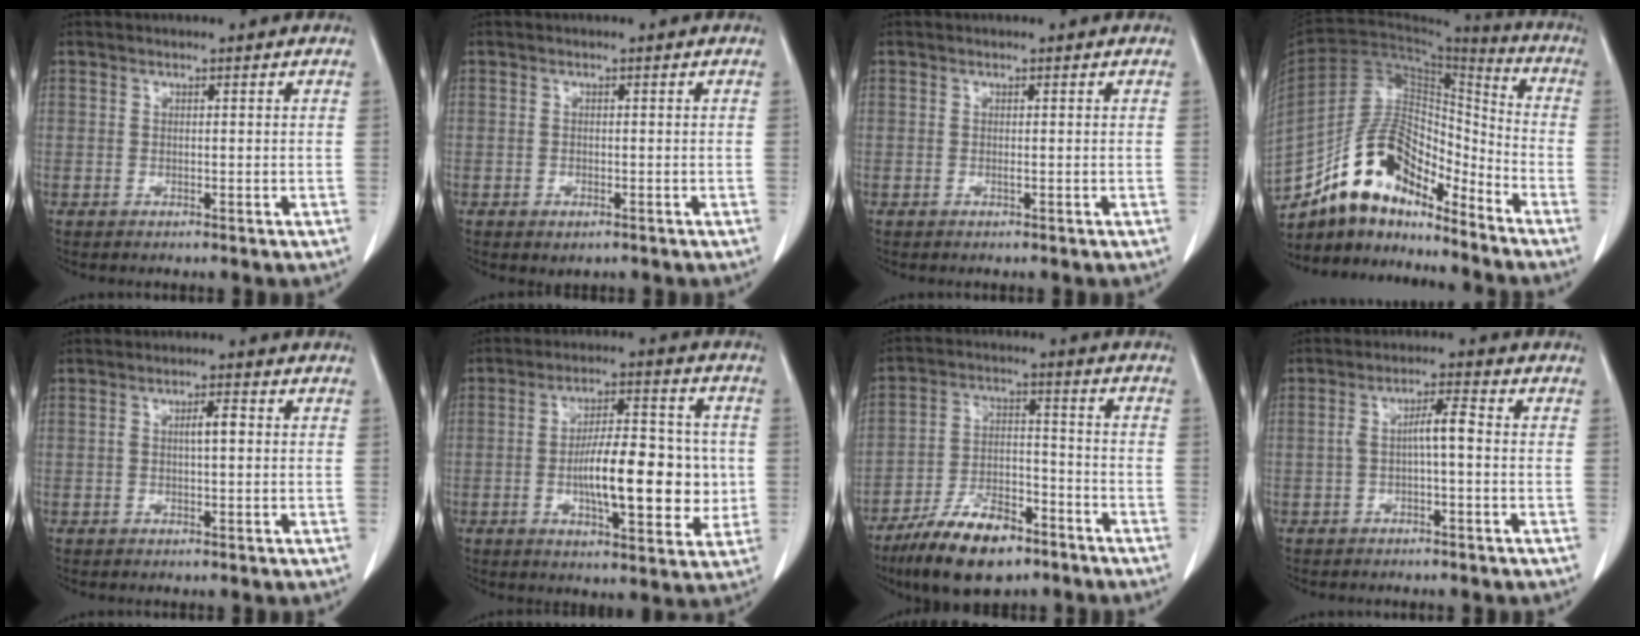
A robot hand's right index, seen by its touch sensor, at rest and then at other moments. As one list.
[{"total": 1.8, "force": [-0.8, 1.2, 1.1], "torque": [-0.014, 0.000, 0.002]}, {"total": 0.0}, {"total": 15.1, "force": [-12.3, 5.7, 6.6], "torque": [-0.112, 0.052, -0.219]}, {"total": 2.6, "force": [0.2, 0.7, 2.5], "torque": [-0.045, 0.009, 0.004]}, {"total": 14.1, "force": [-1.6, 4.5, 13.3], "torque": [-0.212, 0.017, -0.024]}, {"total": 13.1, "force": [-9.0, 4.8, 8.1], "torque": [-0.148, 0.002, -0.159]}, {"total": 4.2, "force": [-0.6, 0.7, 4.1], "torque": [-0.073, 0.018, -0.006]}]